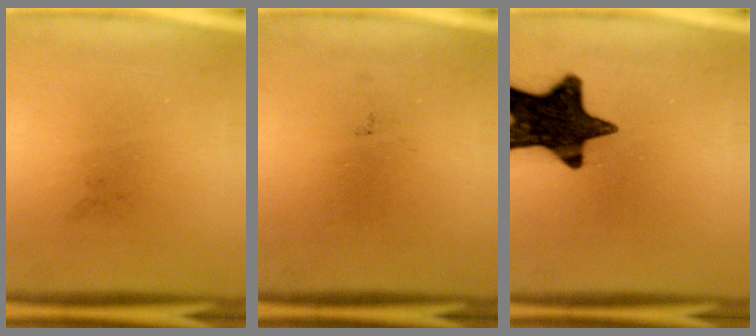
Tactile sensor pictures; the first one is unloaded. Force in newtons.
{"total": 0.0}
{"total": 16.3}